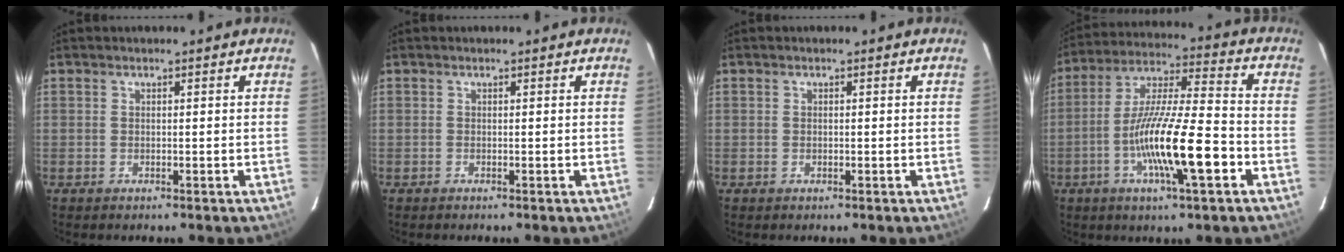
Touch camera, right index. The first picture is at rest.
{"total": 0.0}
{"total": 0.0}
{"total": 16.2, "force": [-5.9, 2.0, 15.0], "torque": [-0.280, -0.009, -0.110]}